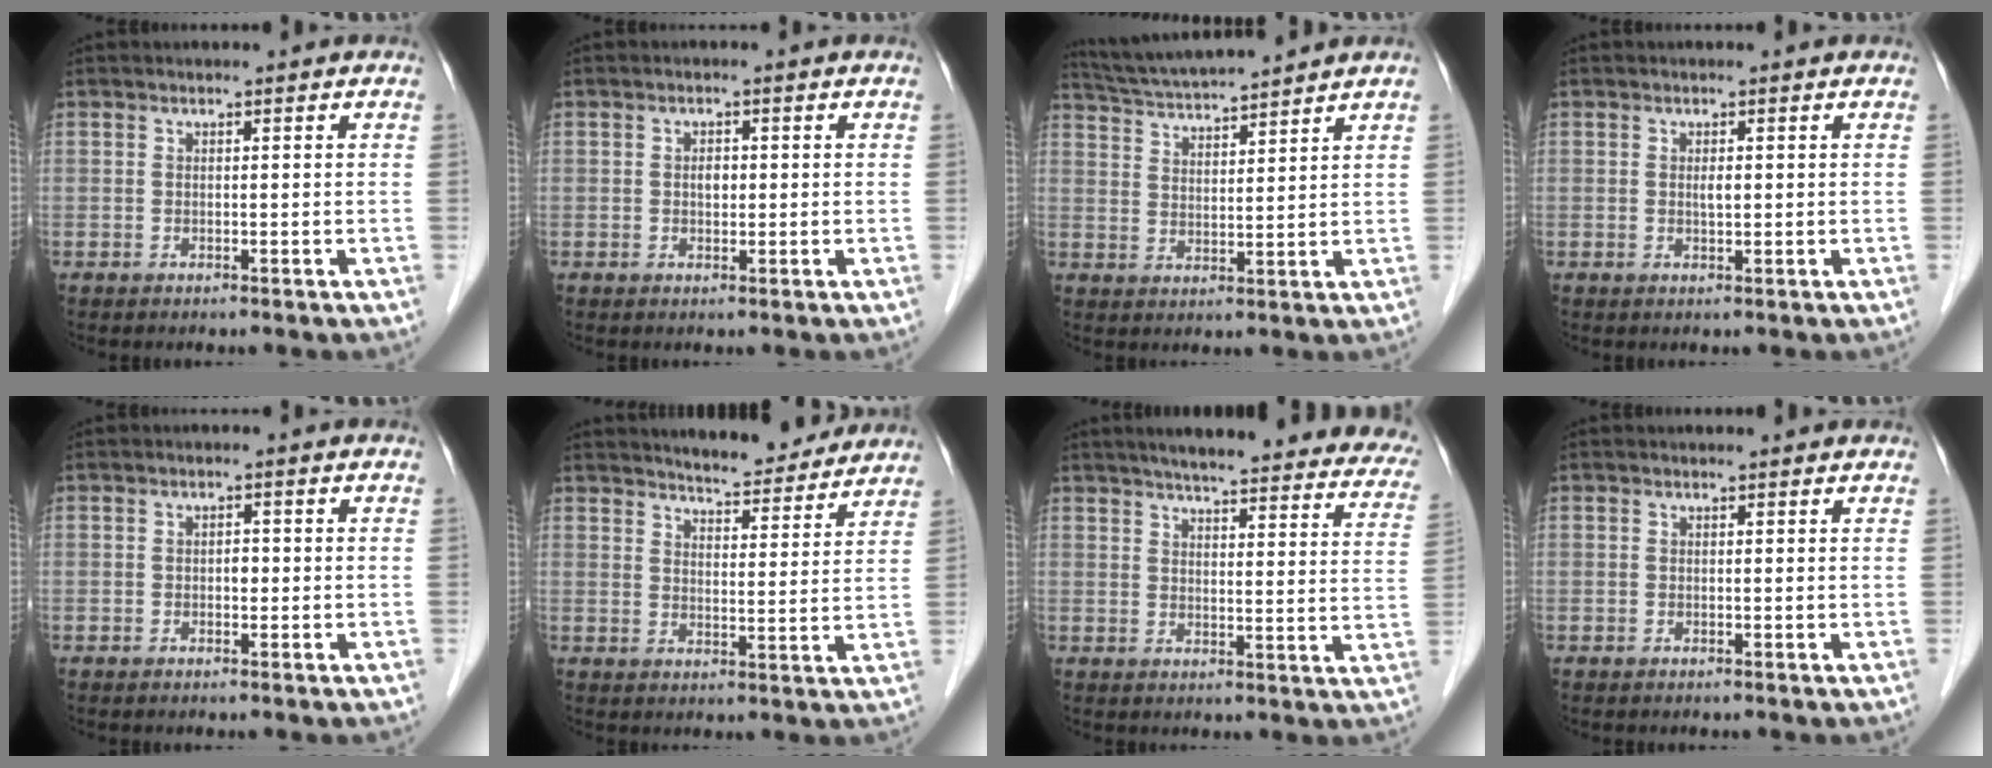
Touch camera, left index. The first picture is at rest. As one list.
[{"total": 1.5, "force": [-0.5, 0.9, 1.0], "torque": [-0.017, -0.004, -0.008]}, {"total": 10.0, "force": [9.3, -0.6, 3.7], "torque": [-0.073, 0.017, 0.159]}, {"total": 1.0, "force": [-0.3, 0.3, 0.9], "torque": [-0.016, -0.007, -0.005]}, {"total": 1.3, "force": [-0.7, 0.7, 0.7], "torque": [-0.010, -0.003, -0.012]}, {"total": 10.7, "force": [10.0, 1.7, 3.2], "torque": [-0.041, -0.011, 0.128]}, {"total": 26.7, "force": [23.6, 4.0, 12.0], "torque": [-0.154, -0.044, 0.264]}, {"total": 0.8, "force": [0.8, 0.2, 0.1], "torque": [-0.011, 0.001, 0.006]}]